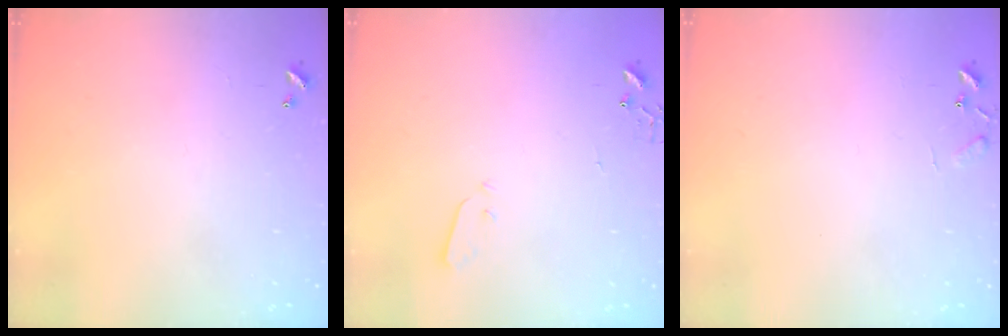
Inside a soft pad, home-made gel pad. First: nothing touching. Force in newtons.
{"total": 3.0, "press": 3.0, "slide": 0.3}
{"total": 5.8, "press": 5.8, "slide": 0.5}